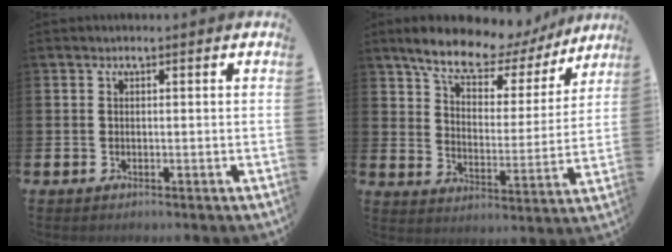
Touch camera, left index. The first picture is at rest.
{"total": 10.0, "force": [8.7, 3.3, 3.7], "torque": [-0.096, -0.056, 0.147]}